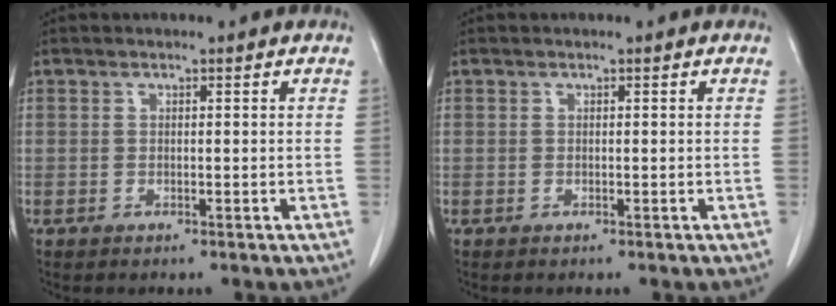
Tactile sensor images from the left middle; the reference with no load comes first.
{"total": 0.0}